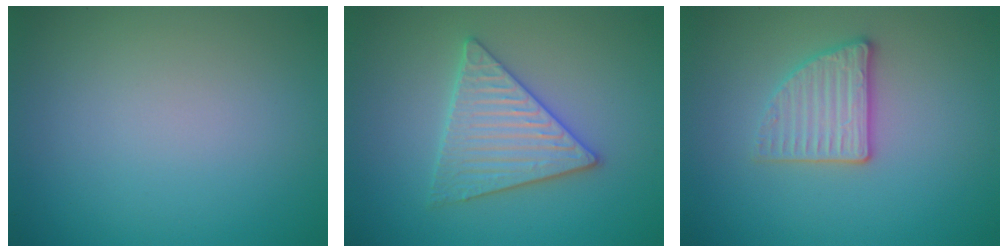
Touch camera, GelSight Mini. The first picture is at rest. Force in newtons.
{"total": 4.0, "press": 4.0, "slide": 0.5}
{"total": 2.9, "press": 2.7, "slide": 1.1}